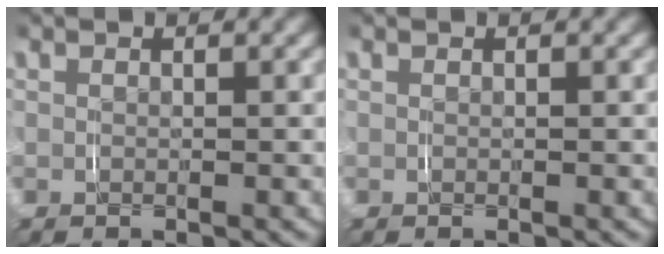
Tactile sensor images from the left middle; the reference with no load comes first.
{"total": 0.0}